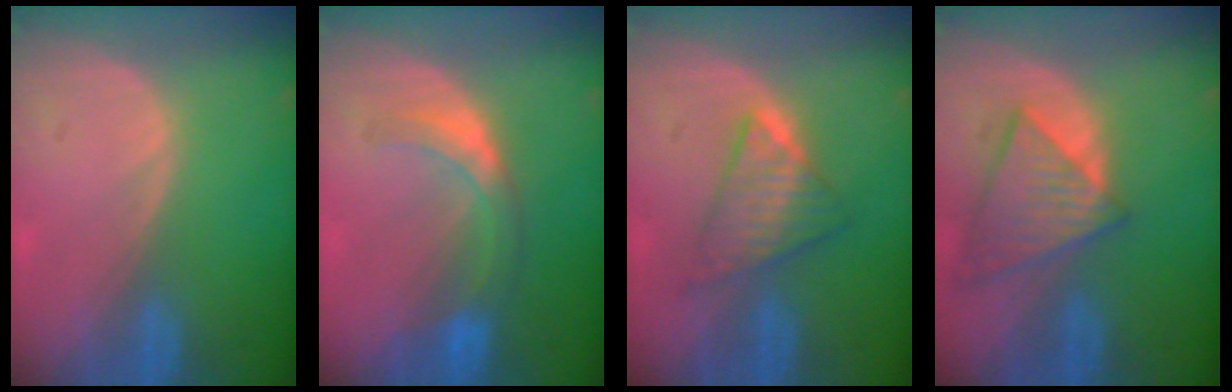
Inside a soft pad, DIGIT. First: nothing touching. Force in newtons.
{"total": 6.0, "press": 5.4, "slide": 2.6}
{"total": 5.9, "press": 5.8, "slide": 0.8}
{"total": 8.1, "press": 7.2, "slide": 3.6}